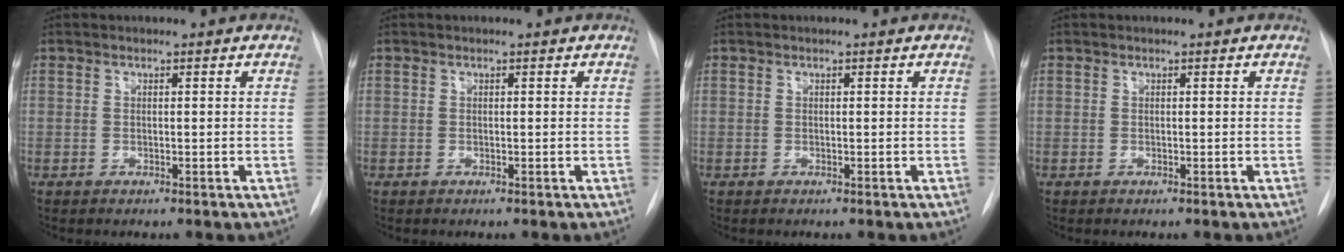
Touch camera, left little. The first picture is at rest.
{"total": 0.0}
{"total": 0.0}
{"total": 0.0}